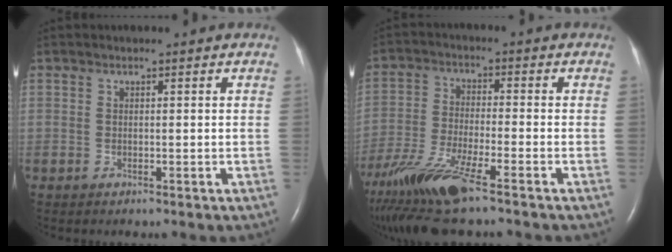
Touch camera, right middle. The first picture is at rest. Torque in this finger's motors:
{"motor_torque": [1.18, -0.95, 0.28, 0.21]}